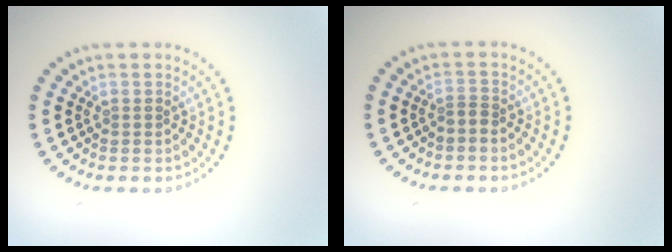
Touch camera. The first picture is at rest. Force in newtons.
{"total": 0.7, "press": 0.5, "slide": 0.6}